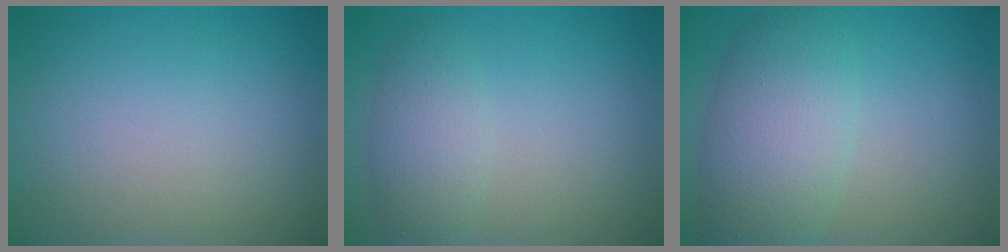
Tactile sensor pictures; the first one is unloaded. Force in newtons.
{"total": 2.9, "press": 2.9, "slide": 0.1}
{"total": 6.1, "press": 6.1, "slide": 0.1}